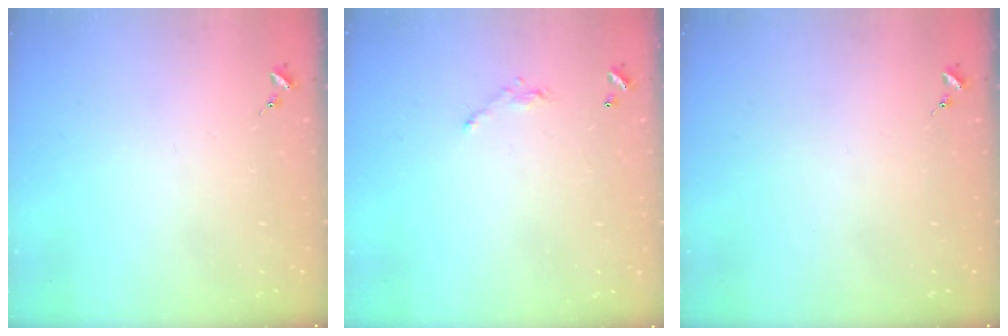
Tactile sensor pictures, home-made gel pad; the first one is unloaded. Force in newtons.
{"total": 6.0, "press": 6.0, "slide": 0.4}
{"total": 0.0}